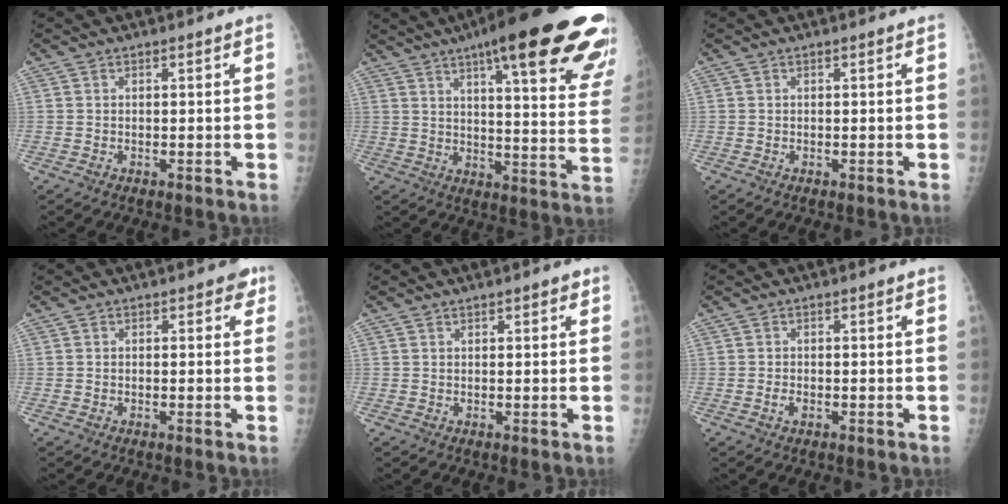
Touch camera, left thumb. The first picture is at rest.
{"total": 30.5, "force": [18.5, 6.0, 23.5], "torque": [-0.235, -0.046, 0.239]}
{"total": 0.0}
{"total": 2.0, "force": [0.9, 1.3, 1.2], "torque": [0.006, 0.001, 0.004]}
{"total": 1.5, "force": [1.0, 0.6, 0.9], "torque": [-0.006, -0.002, 0.011]}
{"total": 1.0, "force": [-0.4, 0.6, 0.8], "torque": [-0.014, 0.000, -0.006]}